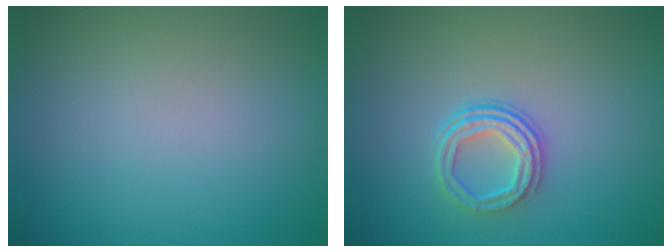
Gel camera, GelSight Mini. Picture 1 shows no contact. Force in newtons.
{"total": 3.0, "press": 2.3, "slide": 1.9}